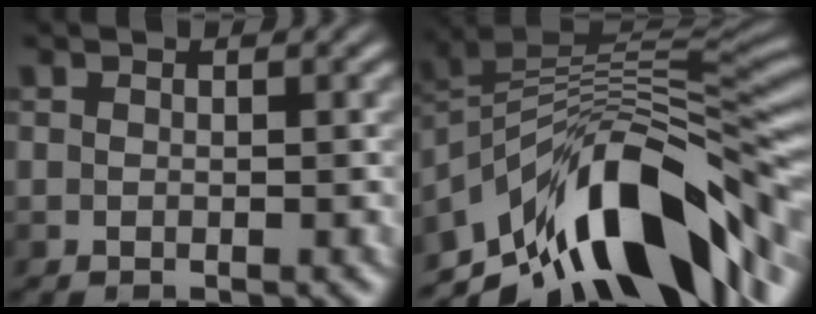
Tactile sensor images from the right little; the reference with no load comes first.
{"total": 13.1, "force": [-8.3, 5.3, 8.7], "torque": [-0.133, 0.019, -0.148]}